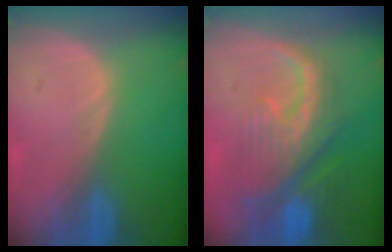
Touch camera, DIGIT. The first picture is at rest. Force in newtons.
{"total": 10.1, "press": 9.0, "slide": 4.4}